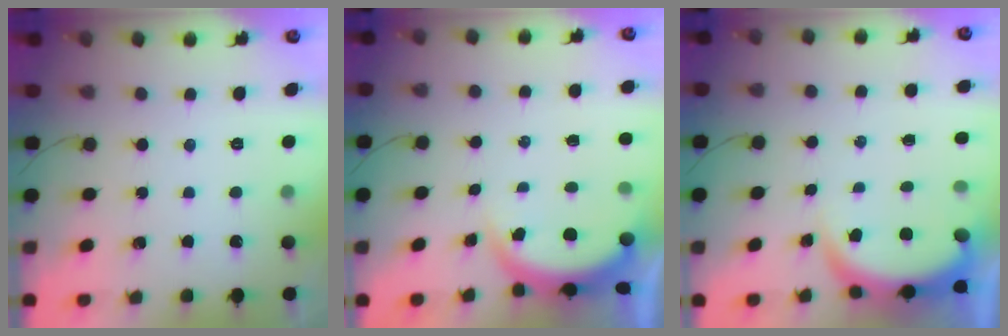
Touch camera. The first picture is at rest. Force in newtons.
{"total": 4.7, "press": 4.5, "slide": 1.3}
{"total": 5.4, "press": 5.4, "slide": 0.8}